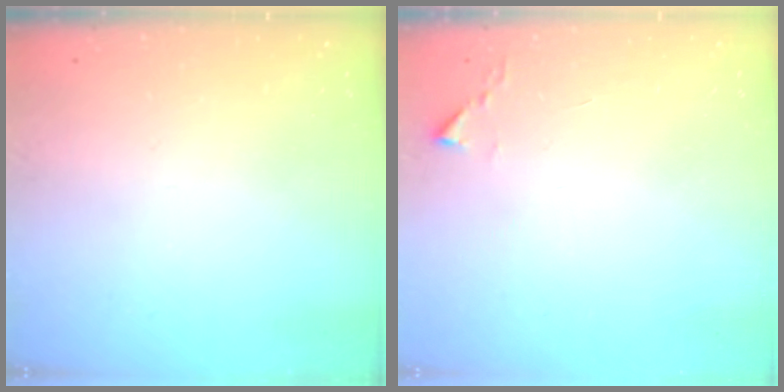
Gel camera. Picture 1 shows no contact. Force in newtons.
{"total": 2.4, "press": 2.4, "slide": 0.3}